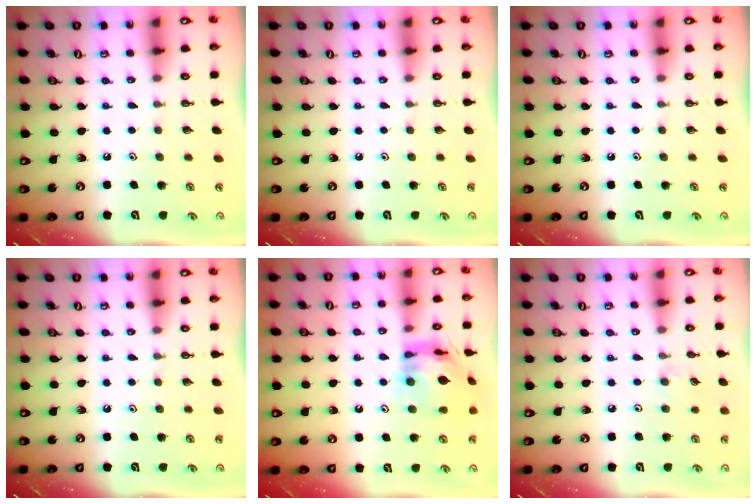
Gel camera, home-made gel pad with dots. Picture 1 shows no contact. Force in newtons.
{"total": 0.0}
{"total": 0.0}
{"total": 0.0}
{"total": 13.0, "press": 12.9, "slide": 1.6}
{"total": 4.3, "press": 4.3, "slide": 0.6}